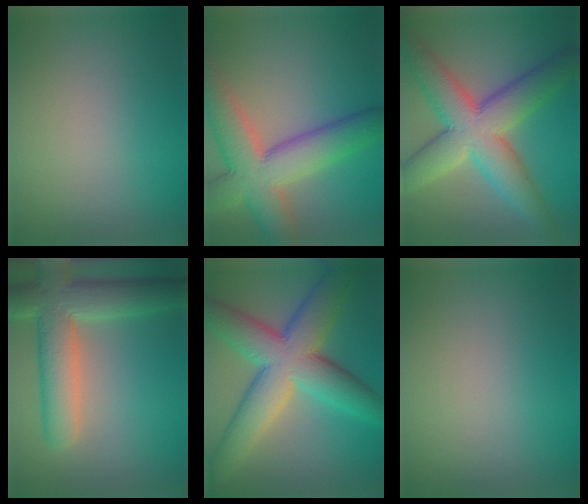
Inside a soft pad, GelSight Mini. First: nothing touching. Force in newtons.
{"total": 10.2, "press": 10.1, "slide": 0.8}
{"total": 10.0, "press": 10.0, "slide": 0.5}
{"total": 8.2, "press": 8.2, "slide": 0.9}
{"total": 11.1, "press": 11.1, "slide": 0.4}
{"total": 0.0}